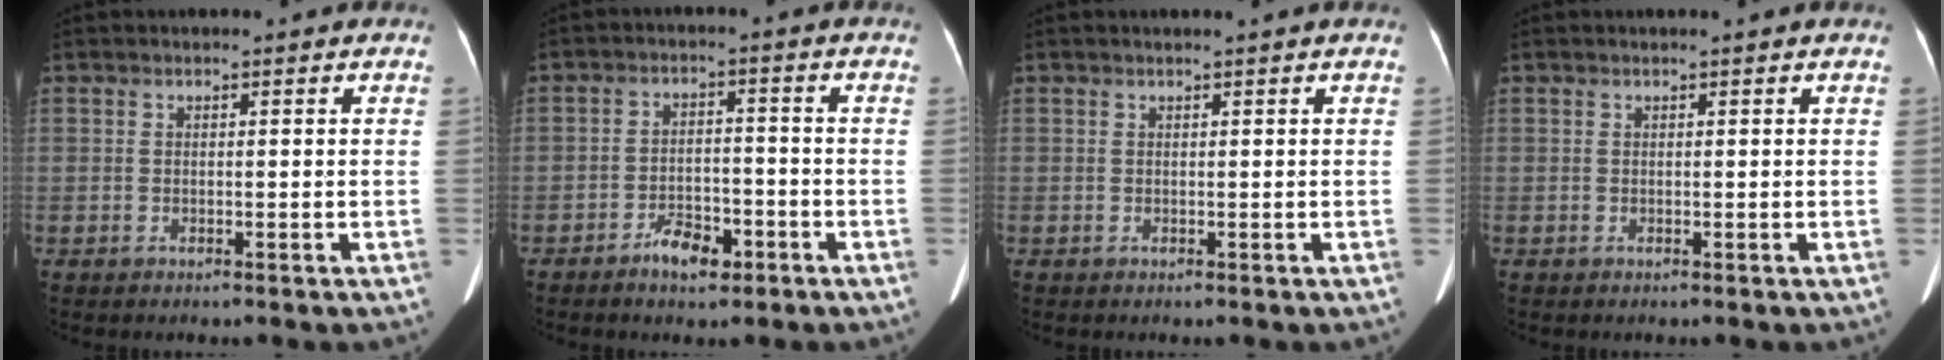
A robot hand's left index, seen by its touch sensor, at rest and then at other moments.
{"total": 5.0, "force": [-3.4, 2.3, 2.9], "torque": [-0.053, 0.004, -0.054]}
{"total": 0.0}
{"total": 0.6, "force": [0.5, -0.1, 0.3], "torque": [-0.003, 0.004, 0.012]}